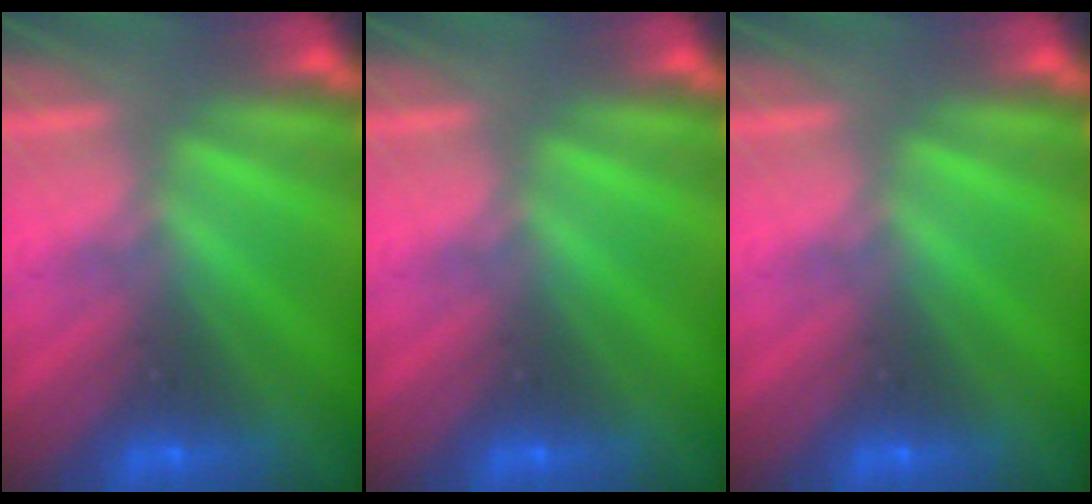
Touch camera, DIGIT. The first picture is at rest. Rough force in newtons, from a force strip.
{"total": 0.0}
{"total": 0.0}